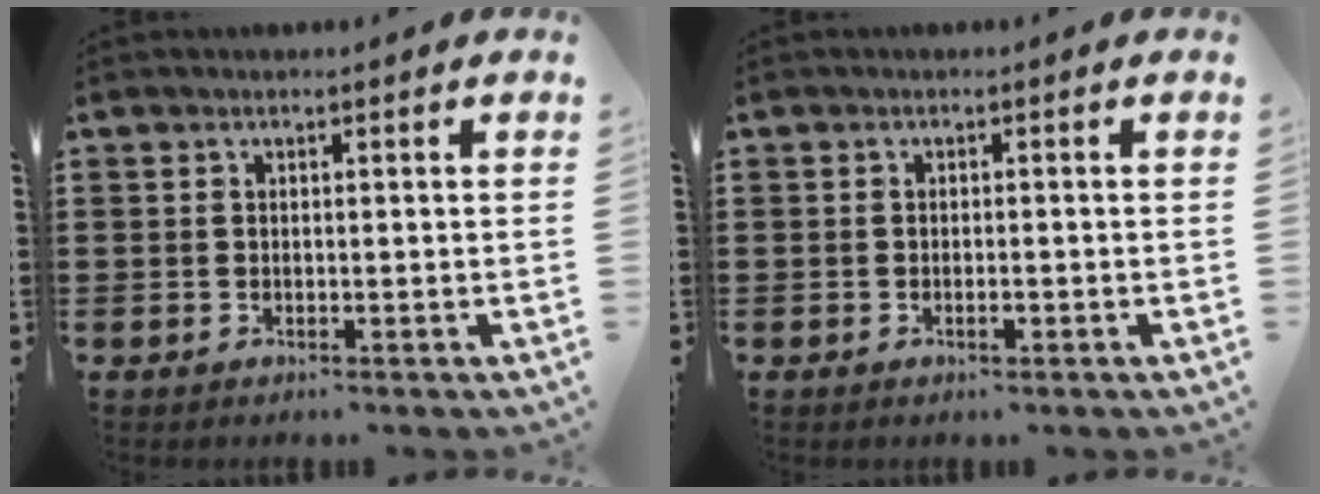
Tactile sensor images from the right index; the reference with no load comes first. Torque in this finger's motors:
{"motor_torque": [-0.36, 0.17, 0.07, 0.00]}